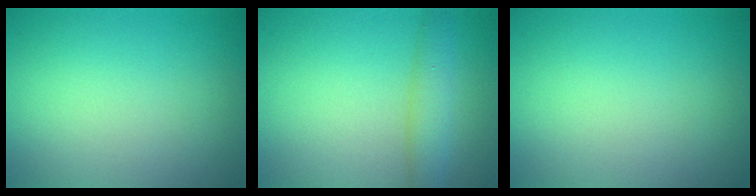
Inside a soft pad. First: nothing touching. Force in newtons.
{"total": 2.8, "press": 2.8, "slide": 0.1}
{"total": 0.0}